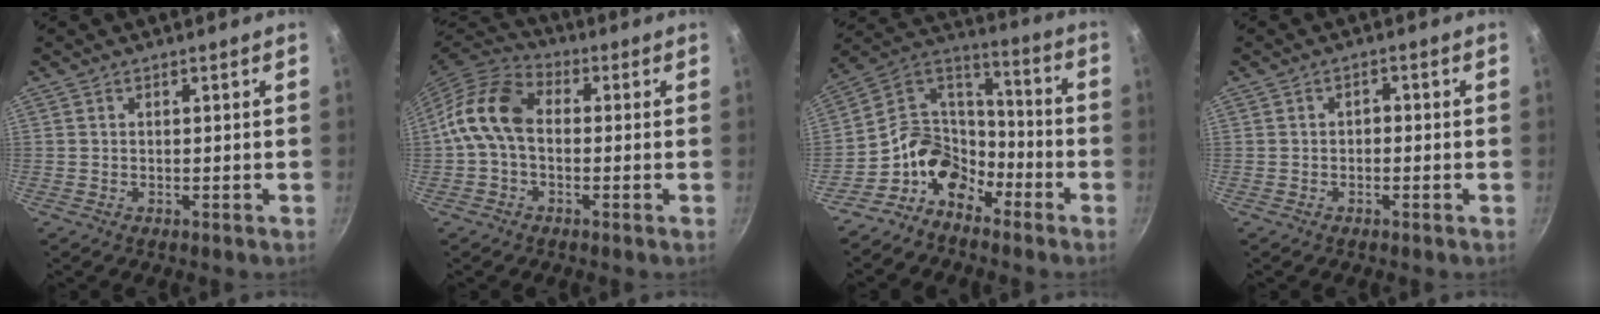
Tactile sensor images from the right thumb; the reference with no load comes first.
{"total": 10.8, "force": [-0.4, 7.4, 7.9], "torque": [-0.136, 0.034, -0.029]}
{"total": 13.2, "force": [-7.6, 9.2, 5.6], "torque": [-0.061, 0.082, -0.166]}
{"total": 1.5, "force": [-0.5, 1.1, 0.9], "torque": [-0.011, 0.010, -0.008]}